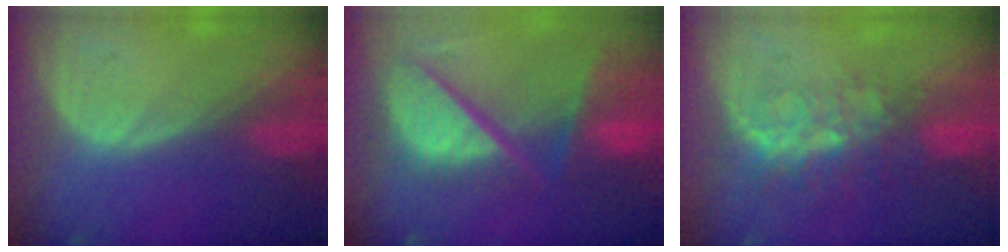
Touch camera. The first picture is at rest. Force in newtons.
{"total": 12.1, "press": 10.0, "slide": 6.8}
{"total": 8.2, "press": 6.8, "slide": 4.6}